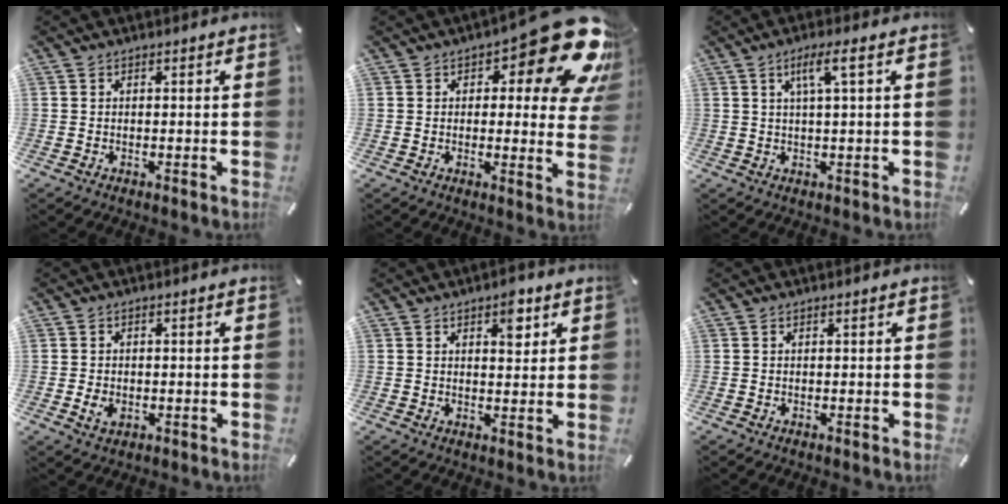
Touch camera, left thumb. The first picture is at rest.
{"total": 18.7, "force": [9.9, 7.3, 14.1], "torque": [-0.173, -0.075, 0.164]}
{"total": 5.1, "force": [1.7, 0.4, 4.8], "torque": [-0.096, 0.000, 0.025]}
{"total": 2.6, "force": [-0.7, 1.9, 1.7], "torque": [-0.044, -0.003, -0.015]}
{"total": 5.6, "force": [2.9, 3.0, 3.7], "torque": [-0.032, -0.013, 0.041]}
{"total": 0.0}